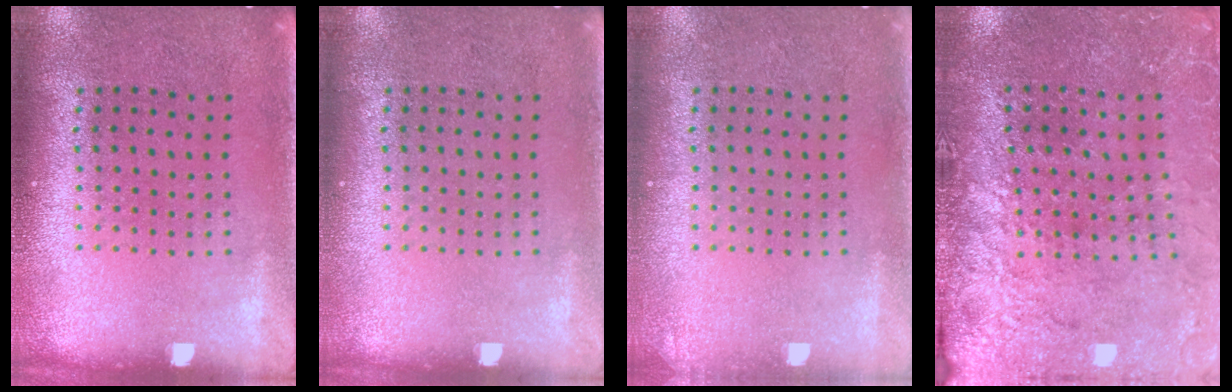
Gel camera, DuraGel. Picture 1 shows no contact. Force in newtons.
{"total": 0.0}
{"total": 0.6, "press": 0.6, "slide": 0.0}
{"total": 2.9, "press": 2.9, "slide": 0.3}